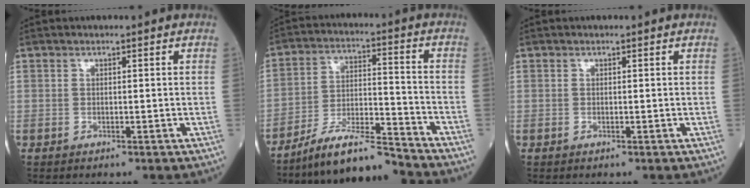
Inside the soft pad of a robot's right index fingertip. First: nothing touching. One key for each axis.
{"total": 10.3, "fx": -9.5, "fy": 0.2, "fz": 4.0, "tx": -0.069, "ty": 0.006, "tz": -0.171}
{"total": 0.0}